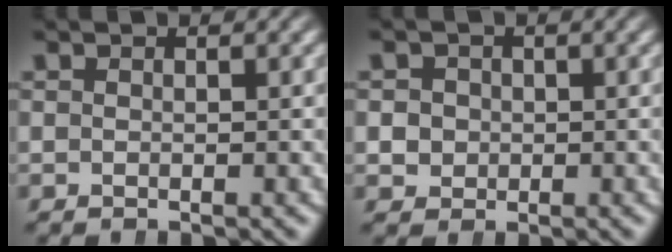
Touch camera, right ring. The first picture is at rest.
{"total": 2.8, "force": [-0.2, 2.7, 0.6], "torque": [-0.017, -0.008, 0.002]}